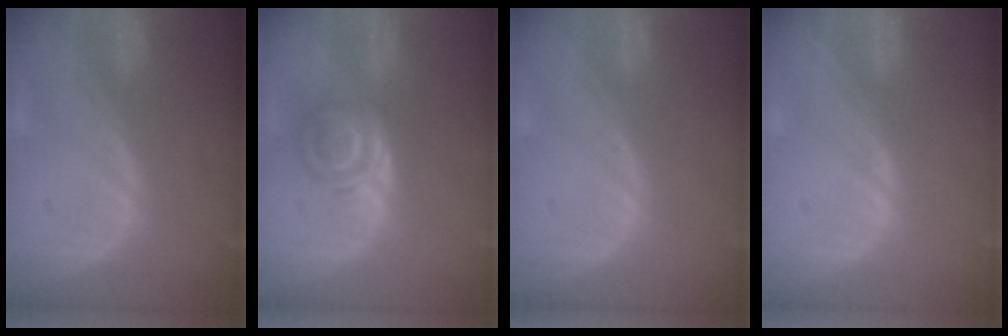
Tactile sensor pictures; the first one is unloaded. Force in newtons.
{"total": 5.7, "press": 5.4, "slide": 2.0}
{"total": 0.0}
{"total": 0.6, "press": 0.2, "slide": 0.5}